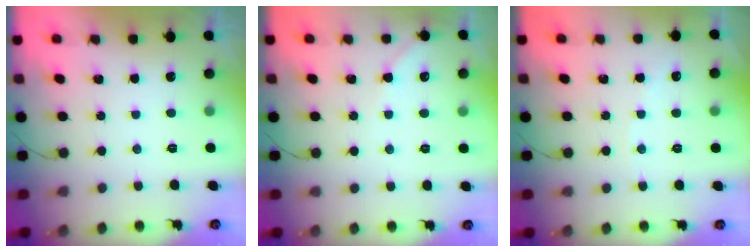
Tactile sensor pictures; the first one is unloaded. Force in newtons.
{"total": 3.8, "press": 3.7, "slide": 0.5}
{"total": 2.7, "press": 2.7, "slide": 0.5}